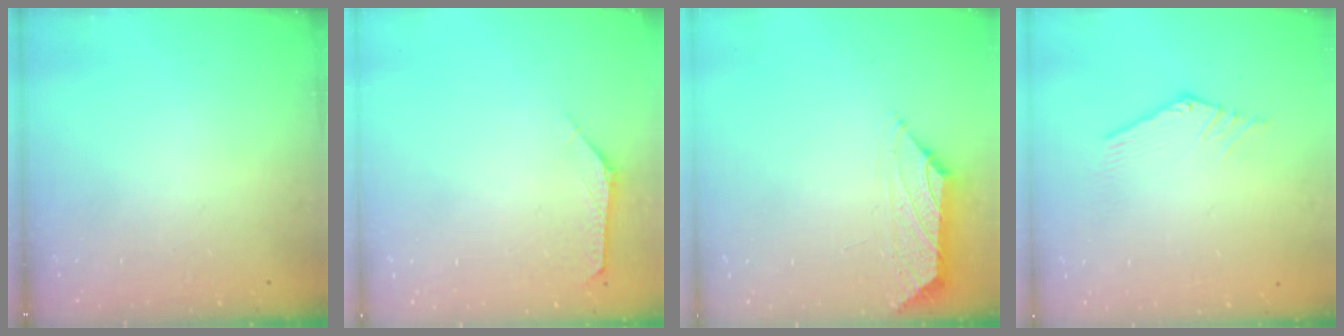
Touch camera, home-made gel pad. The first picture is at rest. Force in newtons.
{"total": 1.6, "press": 1.5, "slide": 0.4}
{"total": 0.8, "press": 0.7, "slide": 0.4}
{"total": 1.4, "press": 1.3, "slide": 0.1}